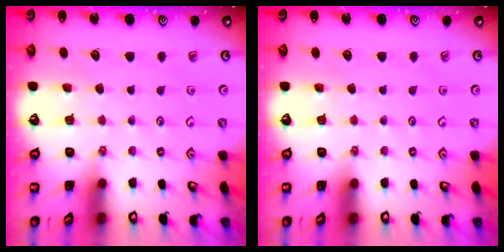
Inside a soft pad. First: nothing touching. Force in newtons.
{"total": 0.0}